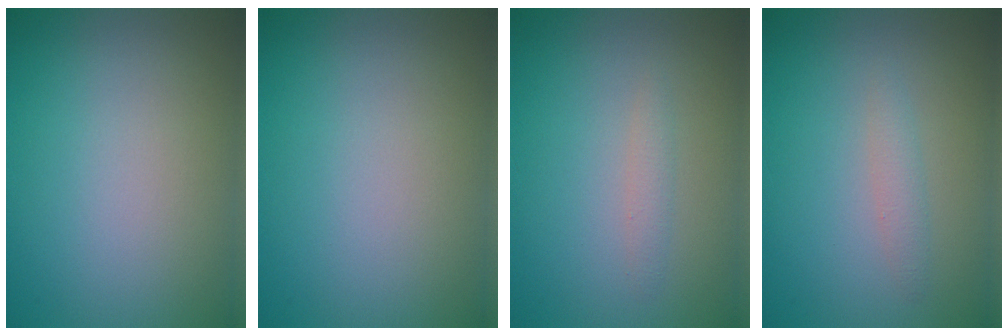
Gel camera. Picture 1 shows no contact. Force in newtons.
{"total": 0.0}
{"total": 1.0, "press": 1.0, "slide": 0.0}
{"total": 1.2, "press": 1.2, "slide": 0.0}